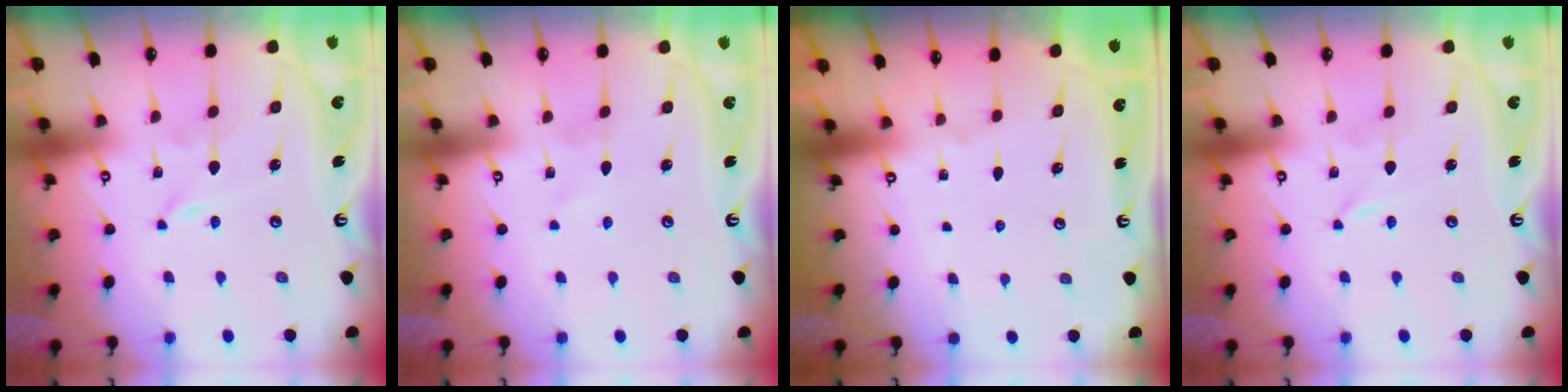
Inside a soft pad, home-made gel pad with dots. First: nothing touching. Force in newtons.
{"total": 1.2, "press": 1.2, "slide": 0.1}
{"total": 0.0}
{"total": 0.0}